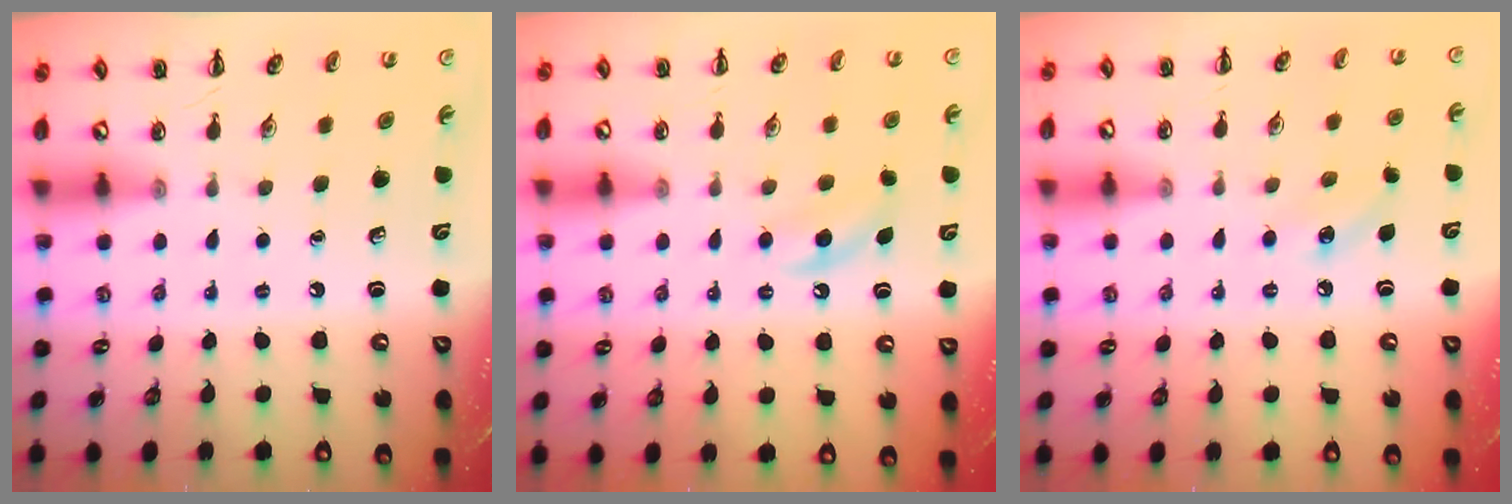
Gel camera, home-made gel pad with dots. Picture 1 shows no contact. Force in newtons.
{"total": 5.4, "press": 5.3, "slide": 1.3}
{"total": 7.2, "press": 6.9, "slide": 2.0}